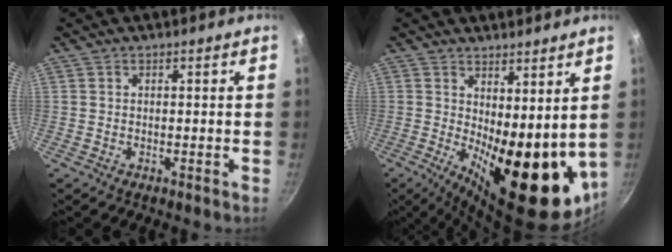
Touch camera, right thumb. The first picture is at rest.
{"total": 18.1, "force": [1.2, 7.6, 16.4], "torque": [-0.185, -0.037, 0.036]}